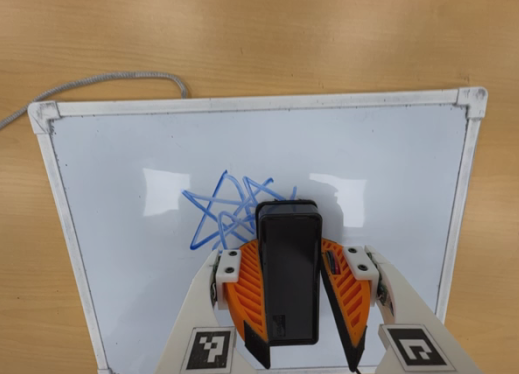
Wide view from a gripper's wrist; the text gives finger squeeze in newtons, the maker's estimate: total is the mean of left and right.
{"total": 13.8, "left": 15.1, "right": 12.5}